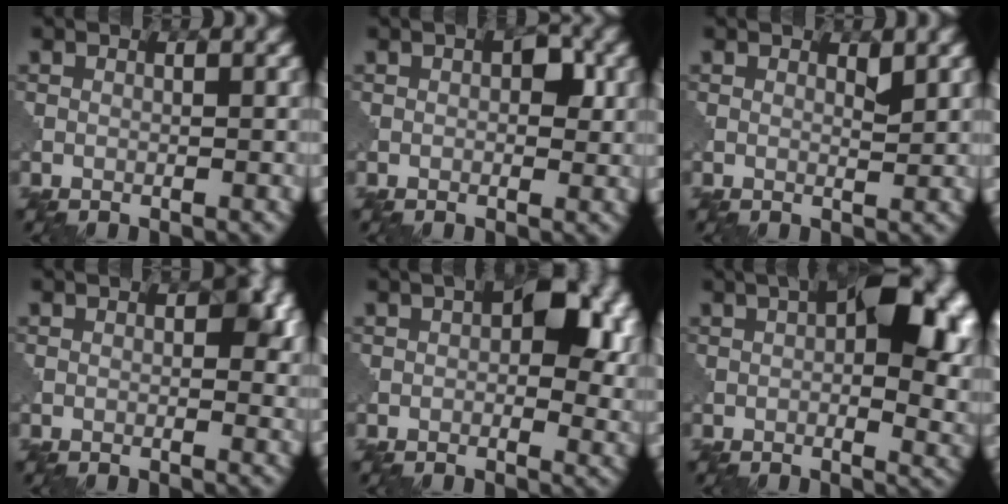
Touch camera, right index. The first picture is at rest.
{"total": 2.5, "force": [0.4, 1.5, 2.0], "torque": [-0.024, -0.004, 0.005]}
{"total": 1.0, "force": [0.8, 0.2, 0.6], "torque": [-0.009, -0.007, 0.014]}
{"total": 4.1, "force": [0.7, 2.3, 3.3], "torque": [-0.033, -0.006, 0.012]}
{"total": 7.9, "force": [1.6, 4.5, 6.4], "torque": [-0.072, -0.002, 0.022]}
{"total": 10.9, "force": [2.2, 5.4, 9.2], "torque": [-0.104, 0.003, 0.034]}